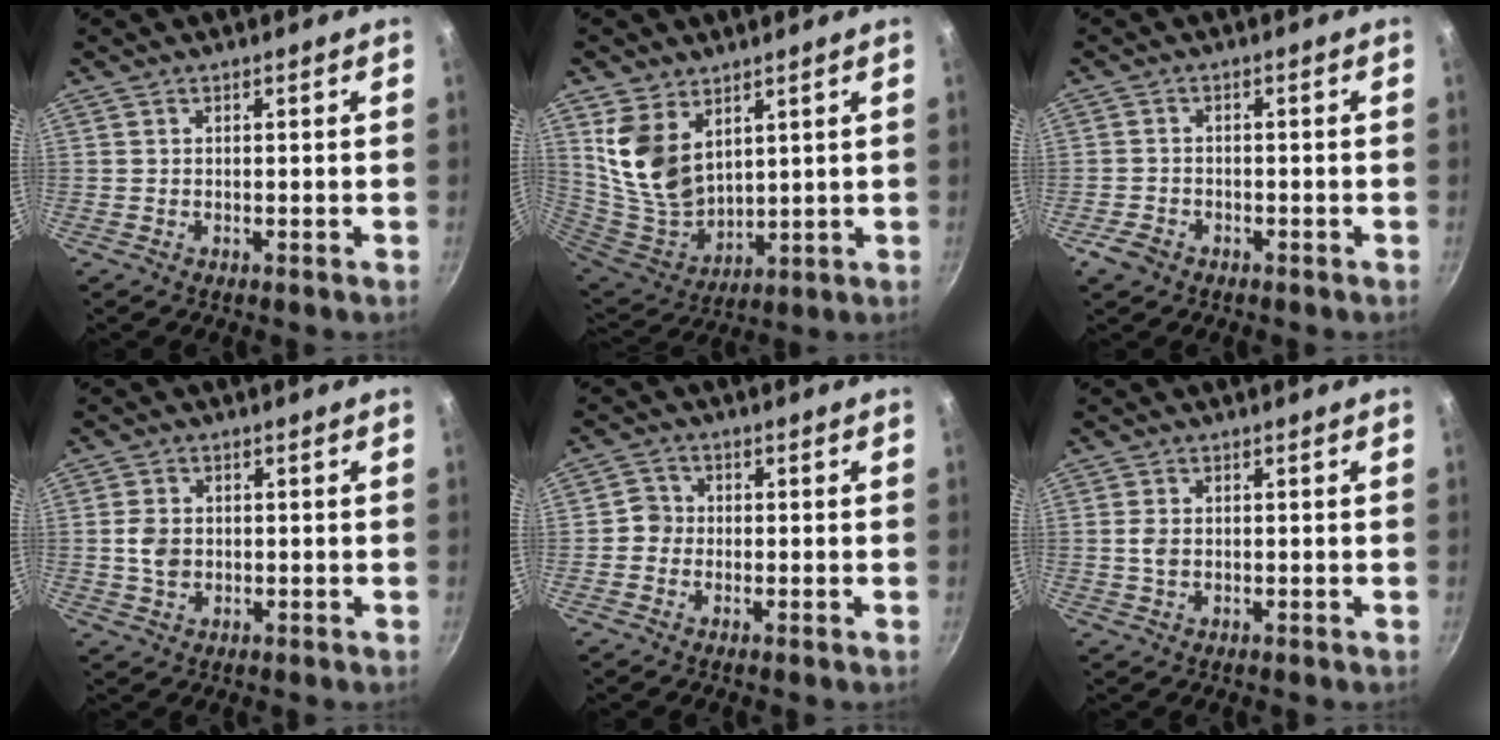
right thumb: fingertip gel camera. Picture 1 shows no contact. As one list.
[{"total": 13.2, "force": [6.0, 8.6, 8.1], "torque": [-0.141, -0.052, 0.133]}, {"total": 3.3, "force": [-2.1, 2.3, 1.3], "torque": [-0.028, 0.020, -0.034]}, {"total": 4.4, "force": [0.0, 3.4, 2.8], "torque": [-0.045, 0.002, -0.001]}, {"total": 3.0, "force": [-0.5, 2.8, 0.8], "torque": [0.008, 0.008, -0.019]}, {"total": 2.4, "force": [0.1, 1.7, 1.7], "torque": [-0.031, 0.000, 0.001]}]